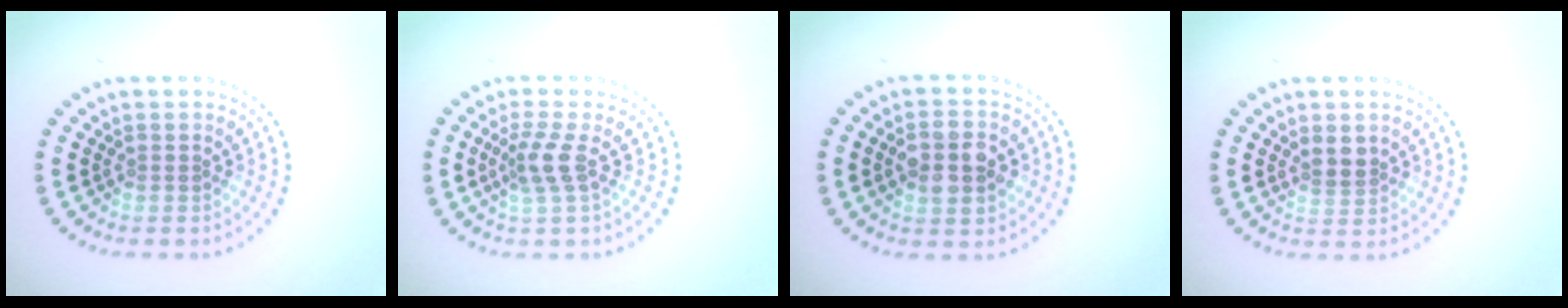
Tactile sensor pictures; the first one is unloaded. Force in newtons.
{"total": 2.5, "press": 1.9, "slide": 1.7}
{"total": 4.5, "press": 4.5, "slide": 0.1}
{"total": 2.1, "press": 1.7, "slide": 1.1}